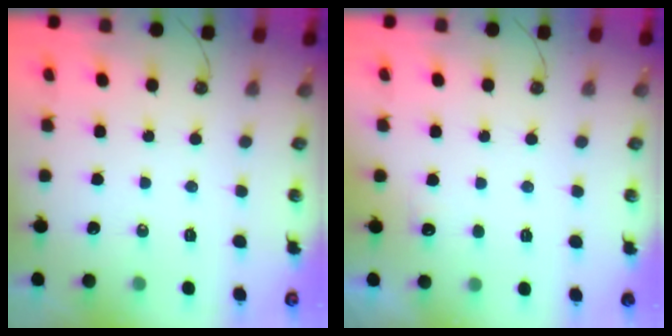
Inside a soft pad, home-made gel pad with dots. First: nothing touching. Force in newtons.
{"total": 4.3, "press": 4.1, "slide": 1.2}